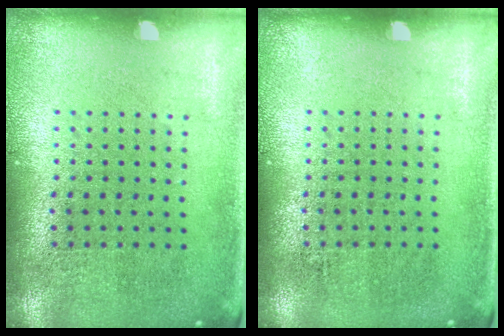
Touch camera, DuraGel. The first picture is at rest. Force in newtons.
{"total": 0.0}